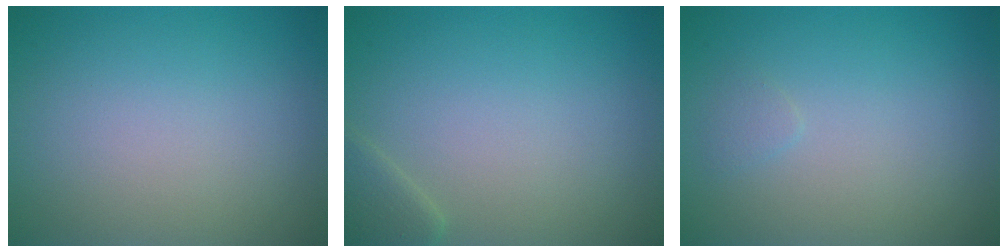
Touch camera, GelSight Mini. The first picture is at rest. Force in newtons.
{"total": 1.7, "press": 1.7, "slide": 0.1}
{"total": 0.6, "press": 0.6, "slide": 0.1}